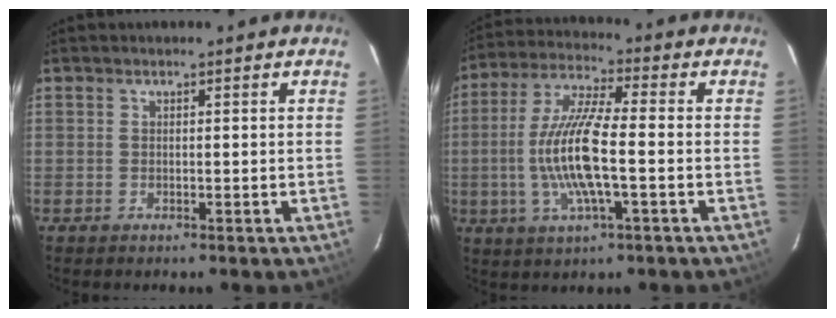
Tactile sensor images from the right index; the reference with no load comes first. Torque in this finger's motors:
{"motor_torque": [2.14, 0.00, 1.06, 0.21]}